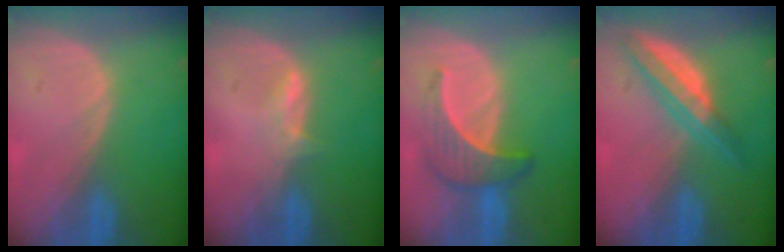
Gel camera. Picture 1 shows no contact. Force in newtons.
{"total": 2.1, "press": 2.0, "slide": 0.4}
{"total": 6.3, "press": 6.1, "slide": 1.6}
{"total": 6.6, "press": 5.6, "slide": 3.4}